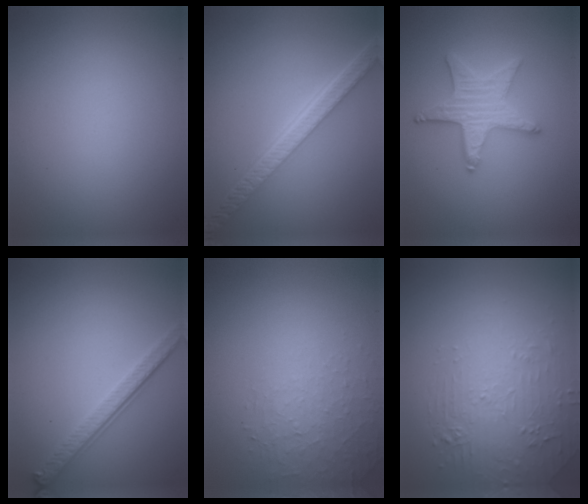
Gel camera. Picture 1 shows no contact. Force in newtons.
{"total": 5.6, "press": 4.3, "slide": 3.7}
{"total": 3.8, "press": 3.6, "slide": 1.3}
{"total": 3.6, "press": 2.6, "slide": 2.4}
{"total": 1.5, "press": 0.8, "slide": 1.3}
{"total": 2.1, "press": 1.5, "slide": 1.5}